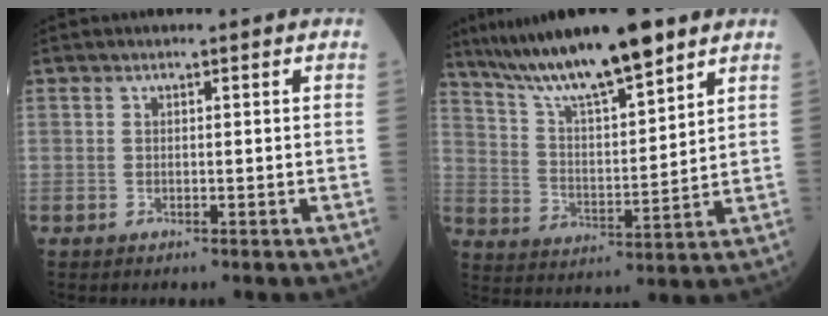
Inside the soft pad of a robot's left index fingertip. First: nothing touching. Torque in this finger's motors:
{"motor_torque": [0.36, -0.28, 0.33, 0.07]}